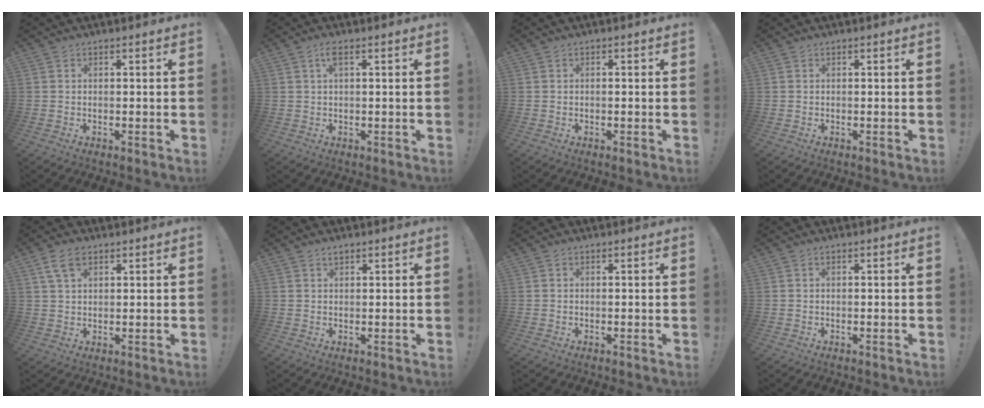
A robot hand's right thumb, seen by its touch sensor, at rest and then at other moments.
{"total": 2.8, "force": [0.9, 0.6, 2.5], "torque": [-0.048, 0.002, 0.013]}
{"total": 0.7, "force": [-0.6, -0.1, 0.4], "torque": [-0.015, 0.004, -0.009]}
{"total": 0.0}
{"total": 6.3, "force": [3.3, 3.4, 4.1], "torque": [-0.073, -0.004, 0.063]}
{"total": 1.2, "force": [0.9, 0.4, 0.6], "torque": [-0.011, 0.000, 0.017]}
{"total": 0.0}
{"total": 0.0}